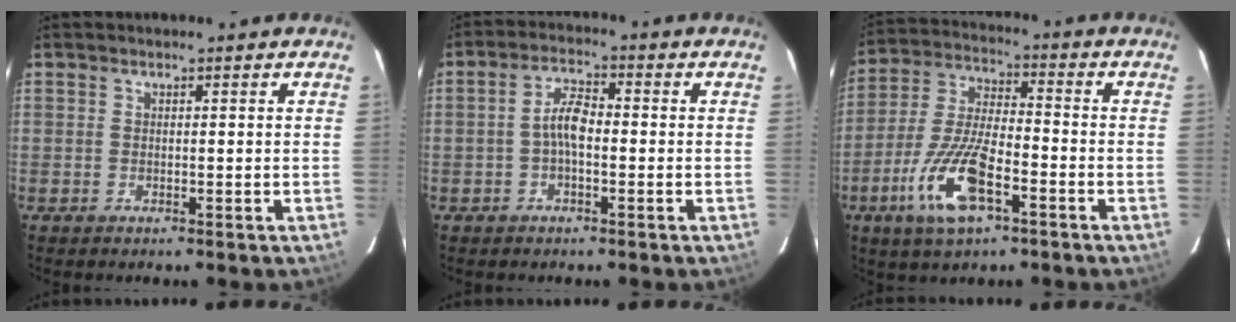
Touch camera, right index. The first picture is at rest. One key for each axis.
{"total": 4.3, "fx": -1.0, "fy": 1.7, "fz": 3.9, "tx": -0.078, "ty": 0.015, "tz": -0.021}
{"total": 14.2, "fx": -6.7, "fy": 4.8, "fz": 11.5, "tx": -0.250, "ty": -0.013, "tz": -0.127}